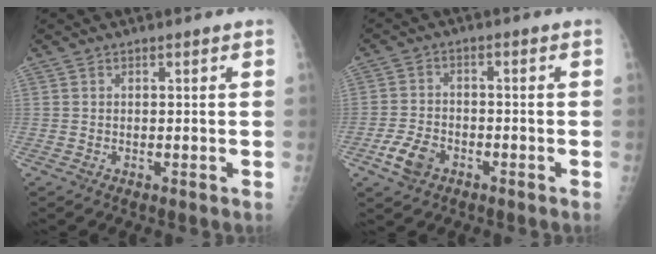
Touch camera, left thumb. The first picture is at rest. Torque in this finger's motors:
{"motor_torque": [-0.31, 0.38, 0.02, -0.04, 0.05]}